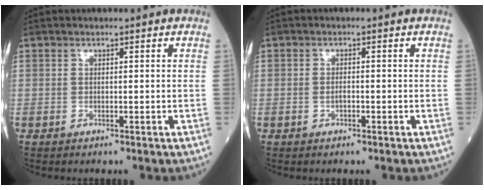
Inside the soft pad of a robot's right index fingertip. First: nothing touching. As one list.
[{"total": 1.3, "force": [-0.4, 0.6, 1.1], "torque": [-0.020, 0.002, -0.008]}]